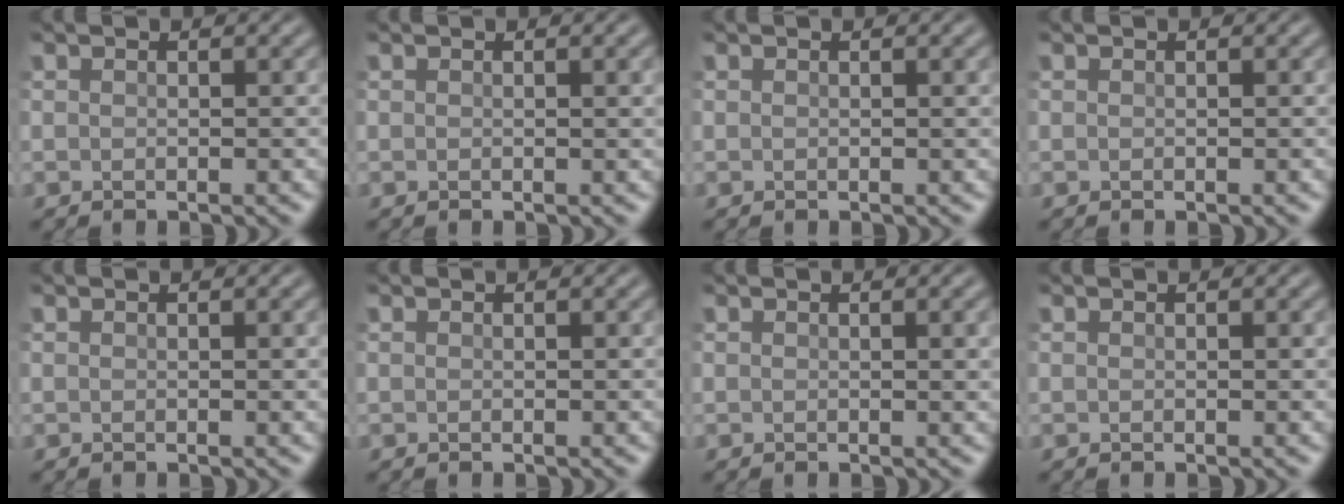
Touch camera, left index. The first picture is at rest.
{"total": 1.2, "force": [0.3, 0.3, 1.1], "torque": [-0.012, 0.005, 0.003]}
{"total": 0.7, "force": [0.2, 0.1, 0.6], "torque": [-0.006, 0.004, 0.003]}
{"total": 0.0}
{"total": 0.6, "force": [0.1, 0.1, 0.6], "torque": [-0.006, 0.004, 0.002]}
{"total": 0.0}
{"total": 1.9, "force": [0.4, 0.5, 1.7], "torque": [-0.017, 0.006, 0.004]}
{"total": 0.0}